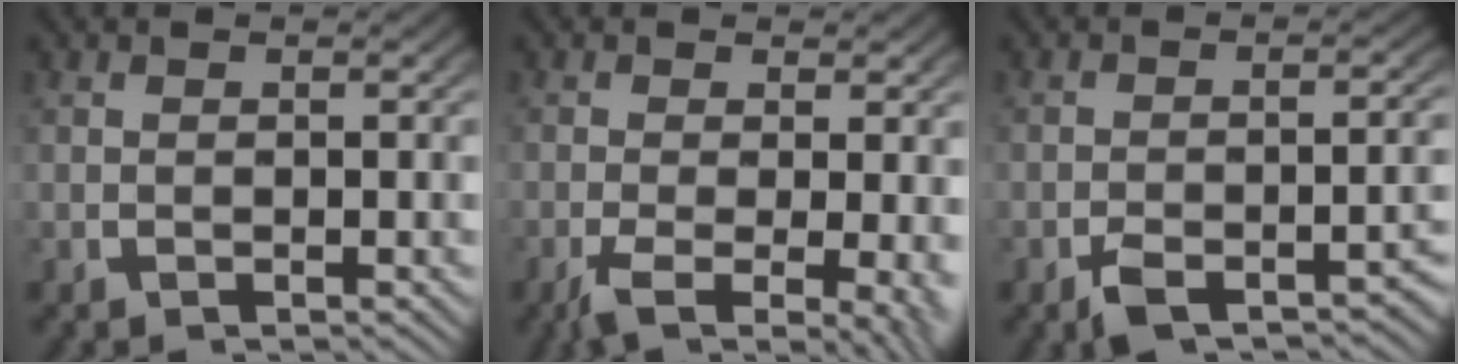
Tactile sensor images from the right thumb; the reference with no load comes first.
{"total": 6.8, "force": [-2.9, 3.2, 5.2], "torque": [-0.098, -0.044, -0.029]}
{"total": 3.8, "force": [-3.1, 1.0, 1.9], "torque": [-0.037, -0.006, -0.048]}